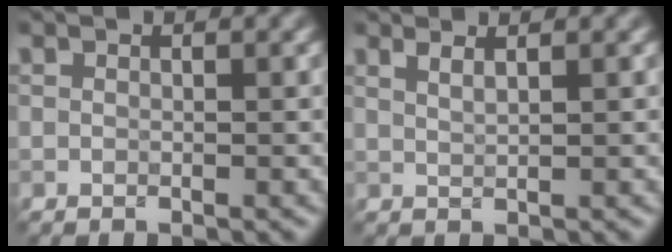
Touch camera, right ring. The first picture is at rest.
{"total": 1.7, "force": [1.1, 0.6, 1.1], "torque": [-0.009, 0.000, 0.009]}